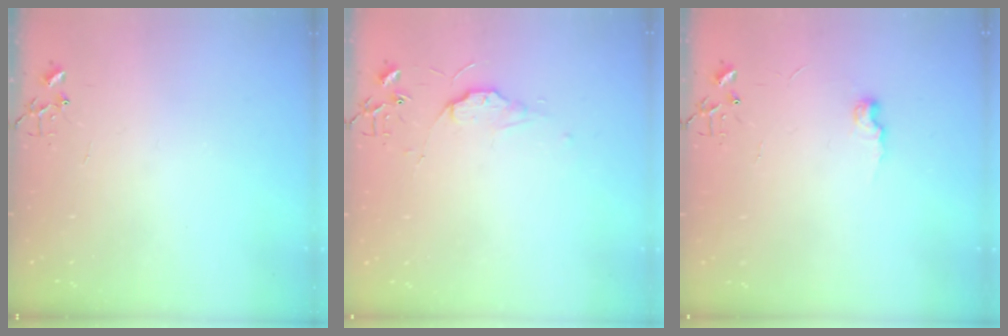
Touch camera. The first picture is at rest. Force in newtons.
{"total": 7.1, "press": 7.0, "slide": 0.8}
{"total": 6.0, "press": 6.0, "slide": 0.5}